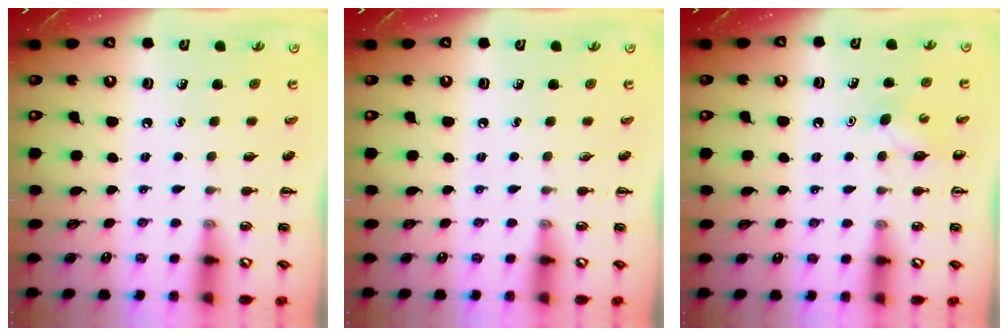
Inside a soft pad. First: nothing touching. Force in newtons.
{"total": 0.0}
{"total": 4.6, "press": 4.4, "slide": 1.3}